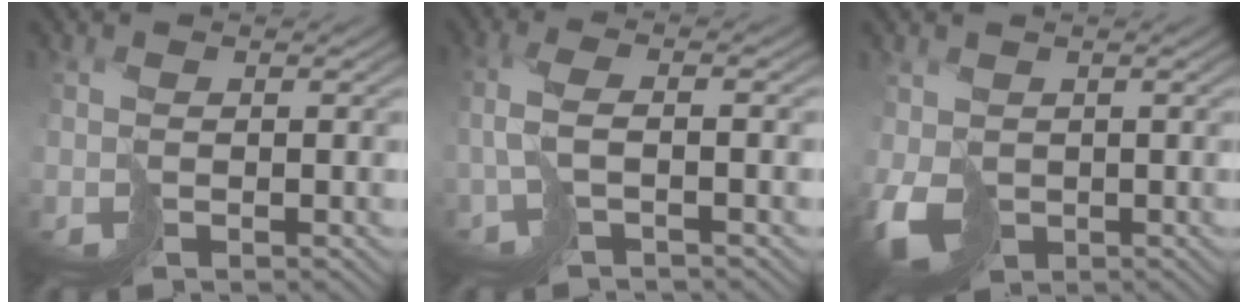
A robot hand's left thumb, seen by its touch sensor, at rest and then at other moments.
{"total": 3.7, "force": [-1.0, 1.2, 3.3], "torque": [-0.067, 0.005, -0.031]}
{"total": 5.1, "force": [-1.5, 4.0, 2.8], "torque": [-0.072, -0.017, -0.023]}